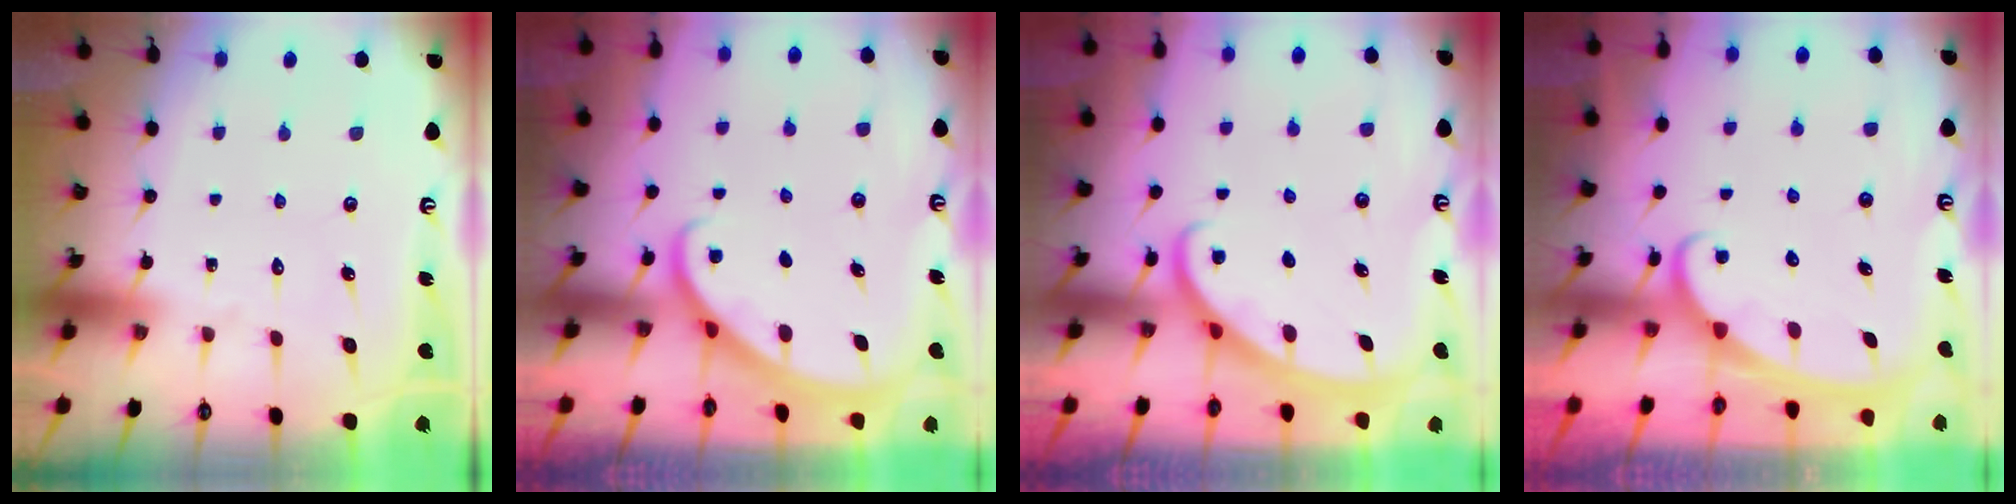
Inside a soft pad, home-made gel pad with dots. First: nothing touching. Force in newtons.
{"total": 2.3, "press": 2.3, "slide": 0.2}
{"total": 2.9, "press": 2.9, "slide": 0.1}
{"total": 2.5, "press": 2.5, "slide": 0.4}